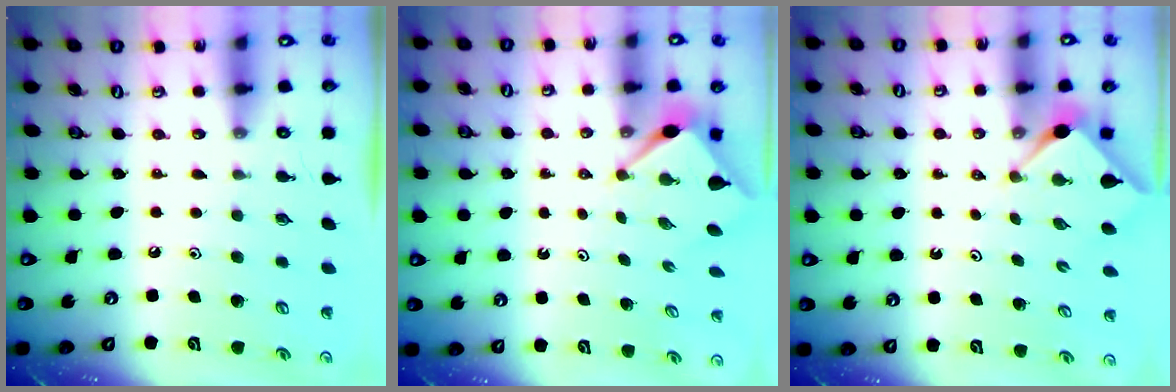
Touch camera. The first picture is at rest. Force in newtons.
{"total": 2.9, "press": 2.9, "slide": 0.3}
{"total": 2.9, "press": 2.9, "slide": 0.2}